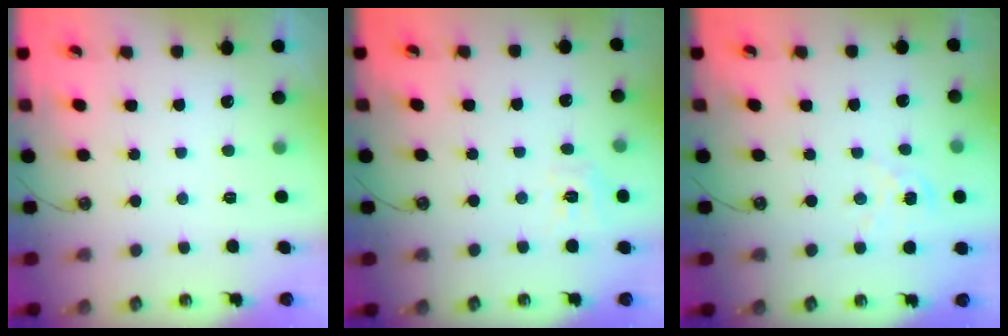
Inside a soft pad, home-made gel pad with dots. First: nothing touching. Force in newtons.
{"total": 6.5, "press": 6.5, "slide": 0.7}
{"total": 1.6, "press": 1.6, "slide": 0.2}